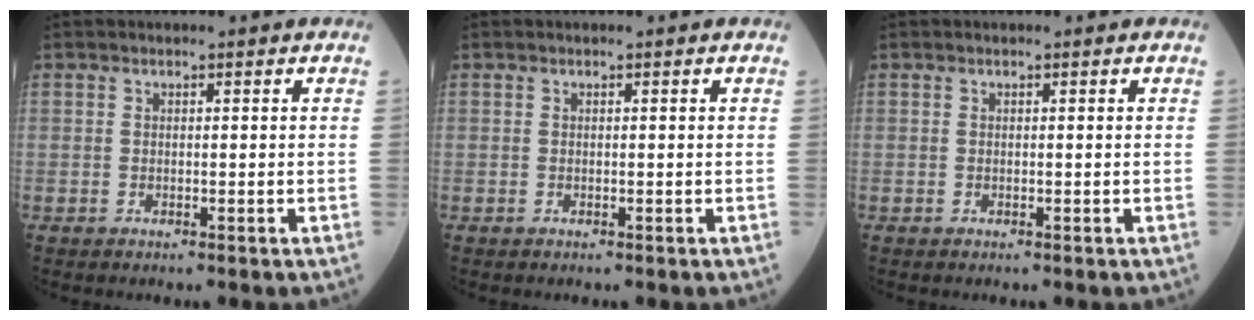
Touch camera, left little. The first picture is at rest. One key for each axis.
{"total": 0.0}
{"total": 0.0}